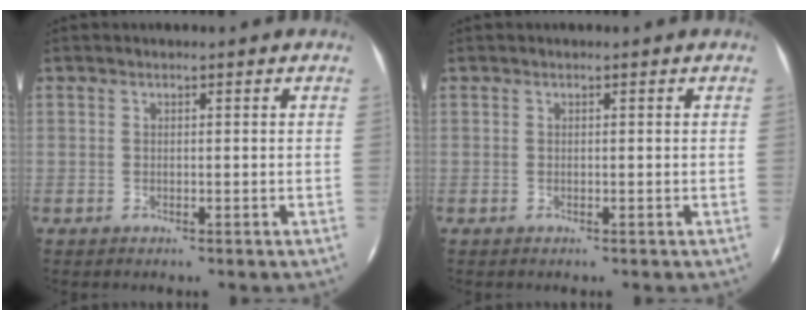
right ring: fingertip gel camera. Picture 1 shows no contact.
{"total": 0.0}